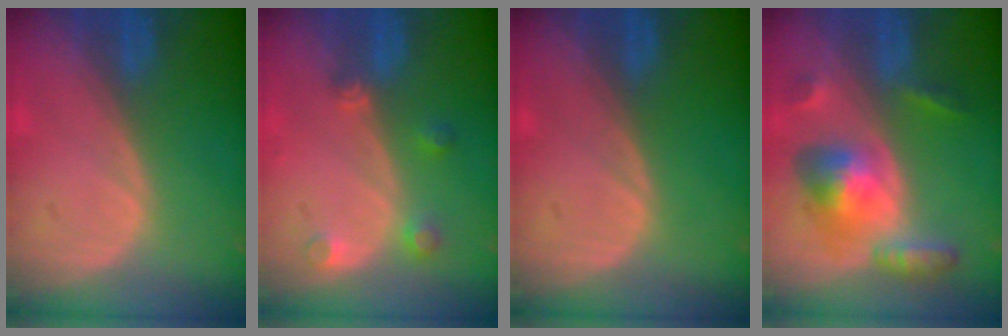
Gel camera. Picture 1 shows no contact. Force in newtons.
{"total": 3.3, "press": 3.0, "slide": 1.4}
{"total": 0.0}
{"total": 7.9, "press": 7.9, "slide": 0.5}